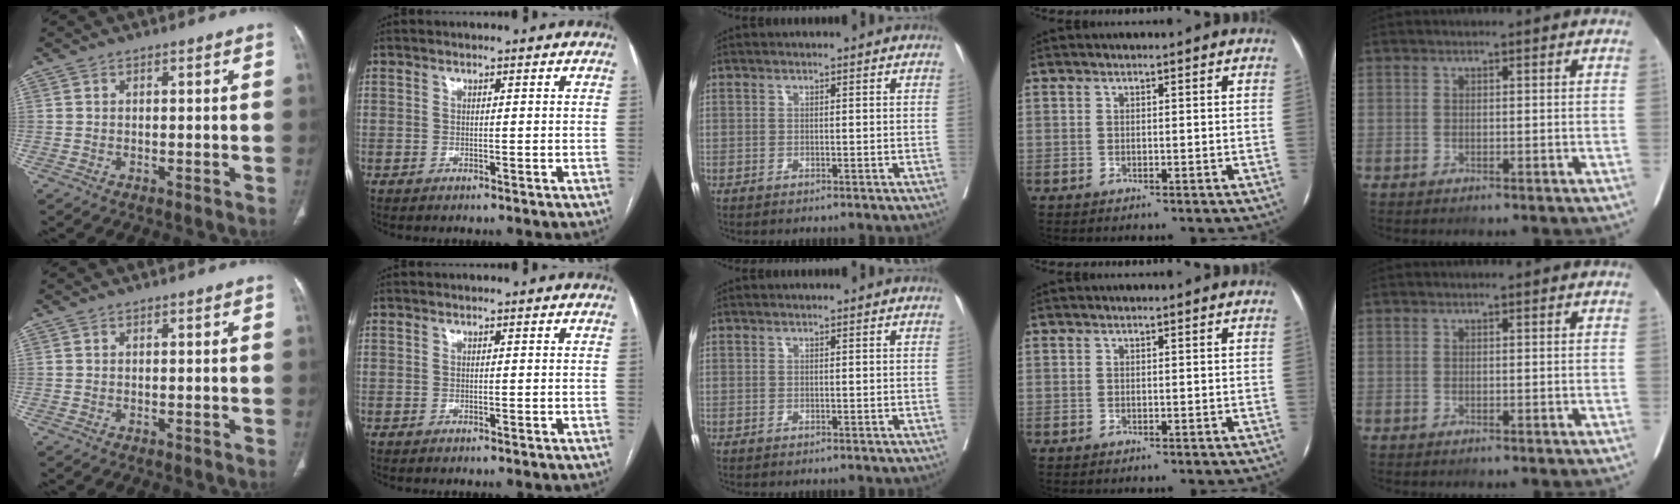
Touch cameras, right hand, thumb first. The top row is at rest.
{}